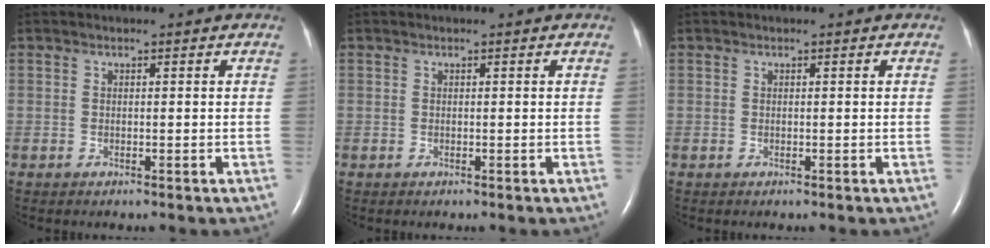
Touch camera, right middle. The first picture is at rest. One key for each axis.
{"total": 0.0}
{"total": 0.0}